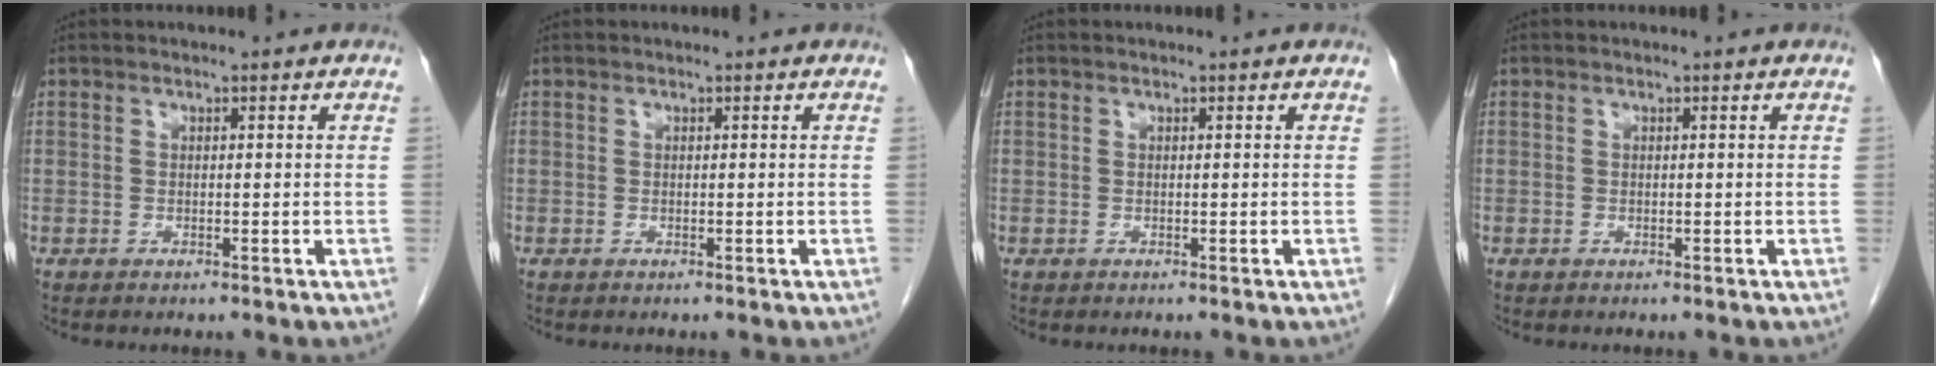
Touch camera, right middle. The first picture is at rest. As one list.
[{"total": 0.0}, {"total": 0.0}, {"total": 0.0}]